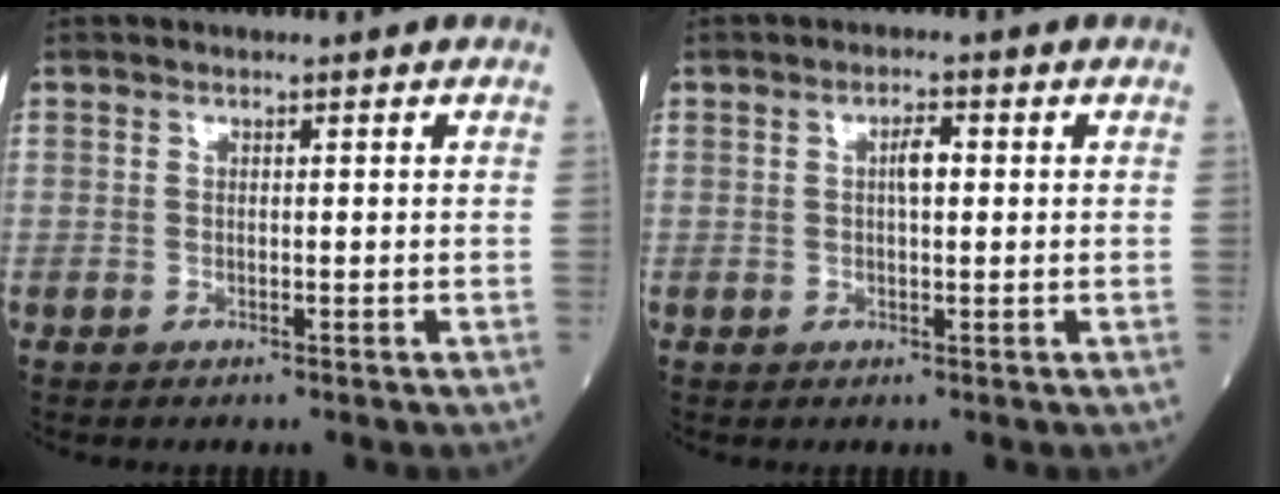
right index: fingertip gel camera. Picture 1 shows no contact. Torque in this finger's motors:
{"motor_torque": [0.30, -0.03, 0.09, 0.06]}